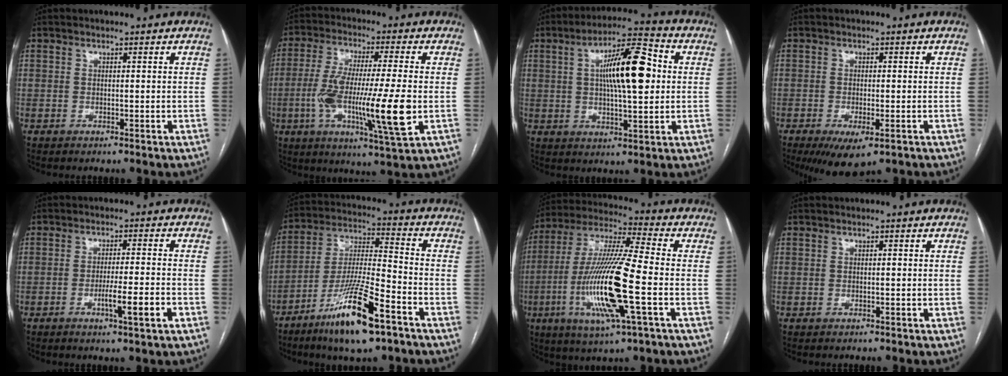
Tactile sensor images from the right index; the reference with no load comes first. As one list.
[{"total": 16.3, "force": [-3.1, 1.2, 16.0], "torque": [-0.297, -0.017, -0.055]}, {"total": 13.0, "force": [2.0, 2.8, 12.5], "torque": [-0.212, 0.024, 0.030]}, {"total": 6.7, "force": [-3.9, 2.1, 5.0], "torque": [-0.077, -0.016, -0.057]}, {"total": 6.2, "force": [-2.5, -0.2, 5.7], "torque": [-0.091, -0.008, -0.041]}, {"total": 15.4, "force": [-9.0, 2.0, 12.4], "torque": [-0.240, -0.024, -0.160]}, {"total": 18.3, "force": [-4.6, 1.2, 17.7], "torque": [-0.366, -0.015, -0.086]}, {"total": 0.0}]